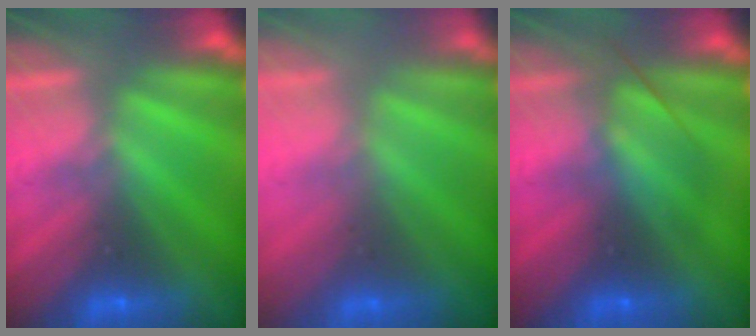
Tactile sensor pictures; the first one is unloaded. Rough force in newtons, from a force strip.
{"total": 2.9}
{"total": 2.4}